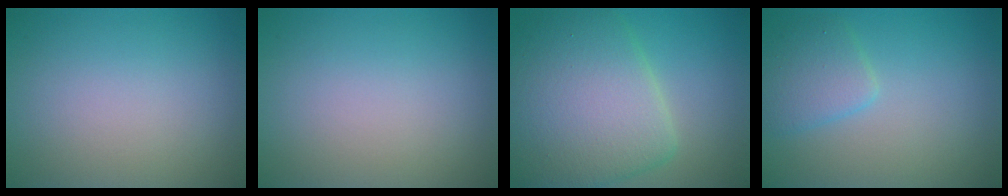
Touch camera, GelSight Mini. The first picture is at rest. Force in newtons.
{"total": 0.0}
{"total": 9.7, "press": 9.7, "slide": 0.2}
{"total": 2.7, "press": 2.7, "slide": 0.1}